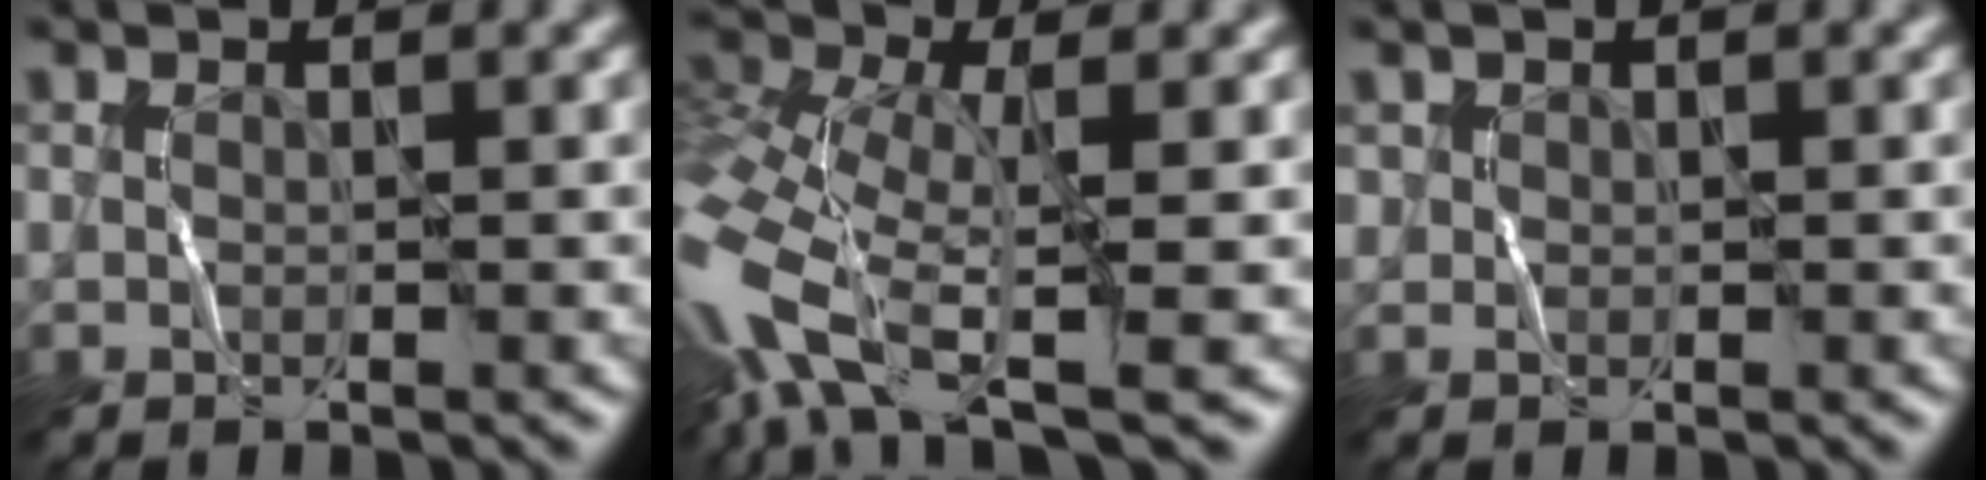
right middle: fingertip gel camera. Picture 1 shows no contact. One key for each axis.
{"total": 11.0, "fx": -4.1, "fy": 5.4, "fz": 8.7, "tx": -0.217, "ty": -0.001, "tz": -0.081}
{"total": 0.6, "fx": 0.3, "fy": 0.3, "fz": -0.5, "tx": 0.006, "ty": 0.000, "tz": 0.008}